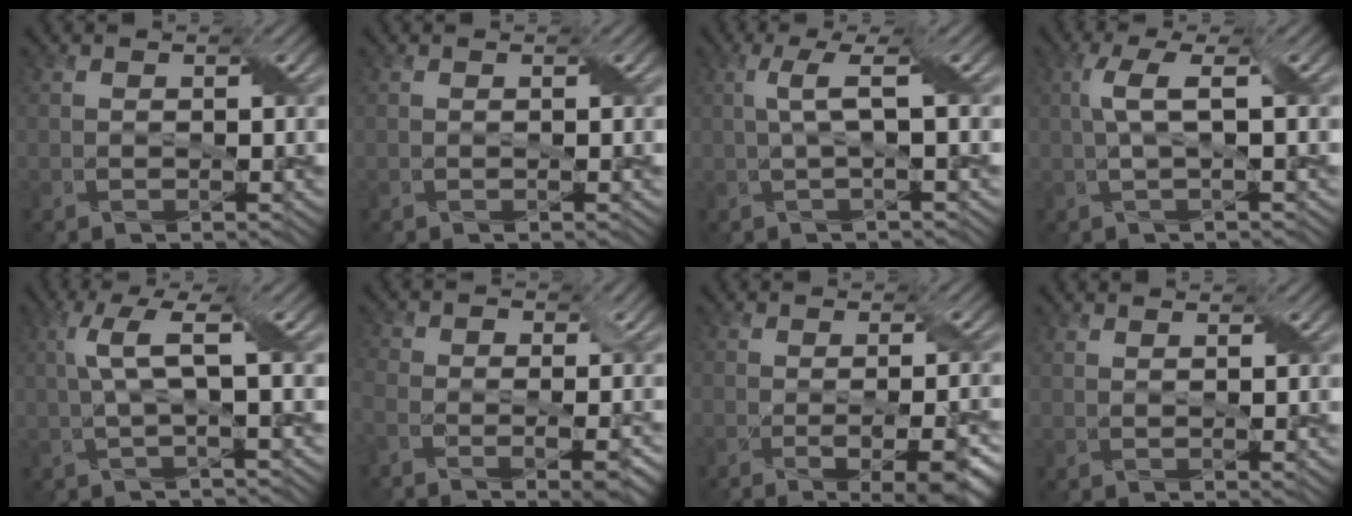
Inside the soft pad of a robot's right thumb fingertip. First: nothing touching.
{"total": 0.0}
{"total": 3.4, "force": [0.5, 0.3, 3.4], "torque": [-0.066, 0.012, 0.006]}
{"total": 3.6, "force": [0.6, 0.7, 3.5], "torque": [-0.071, 0.012, 0.008]}
{"total": 4.5, "force": [0.7, 0.6, 4.4], "torque": [-0.093, 0.015, 0.009]}
{"total": 9.2, "force": [-4.2, 4.8, 6.6], "torque": [-0.099, -0.001, -0.062]}
{"total": 7.3, "force": [-3.6, 2.2, 6.0], "torque": [-0.077, -0.010, -0.043]}
{"total": 1.3, "force": [0.9, 0.2, 1.0], "torque": [-0.016, 0.001, 0.013]}